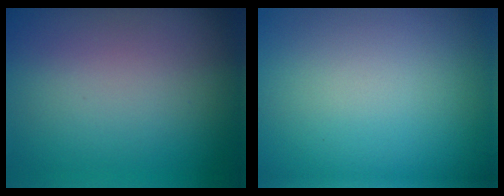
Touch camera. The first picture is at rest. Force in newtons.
{"total": 0.0}